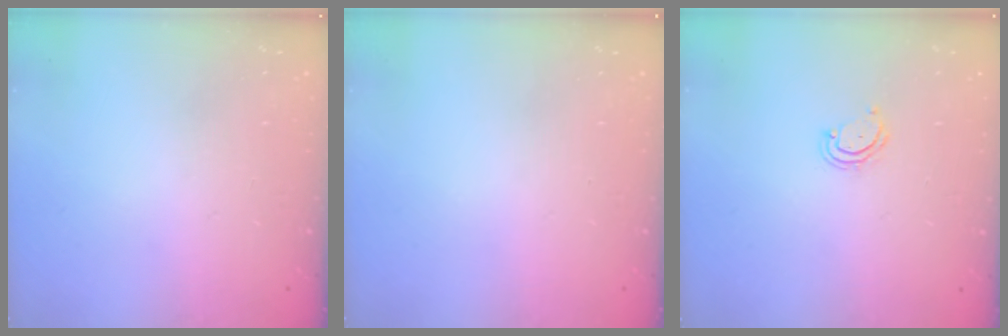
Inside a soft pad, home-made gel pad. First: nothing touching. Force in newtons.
{"total": 0.0}
{"total": 3.9, "press": 3.9, "slide": 0.4}